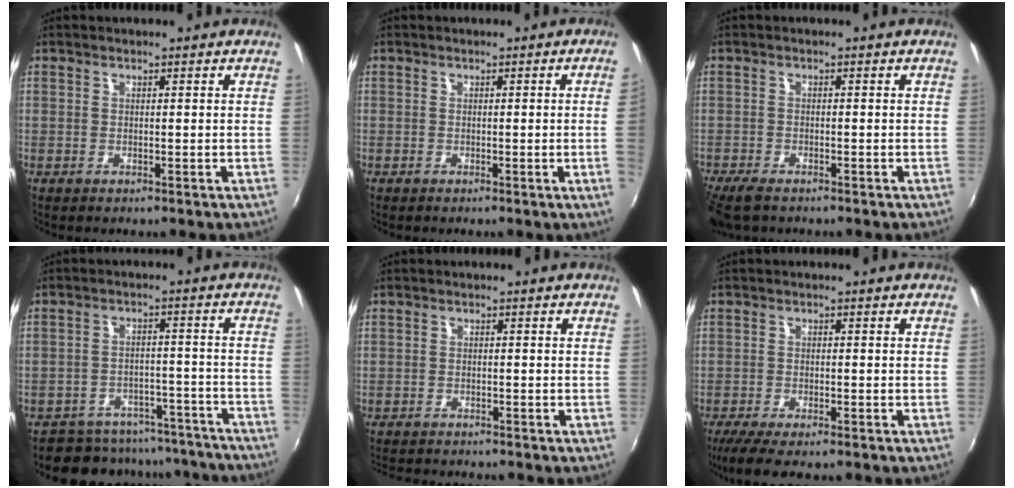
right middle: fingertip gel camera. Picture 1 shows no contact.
{"total": 2.5, "force": [-0.1, -1.6, 2.0], "torque": [-0.024, -0.015, 0.004]}
{"total": 5.4, "force": [-4.4, 1.6, 2.7], "torque": [-0.071, -0.026, -0.084]}
{"total": 15.3, "force": [-14.0, 5.7, 2.6], "torque": [-0.055, 0.038, -0.172]}
{"total": 5.2, "force": [-5.0, 0.6, 1.5], "torque": [-0.042, -0.014, -0.080]}
{"total": 7.2, "force": [-5.8, 1.2, 4.1], "torque": [-0.097, -0.032, -0.101]}